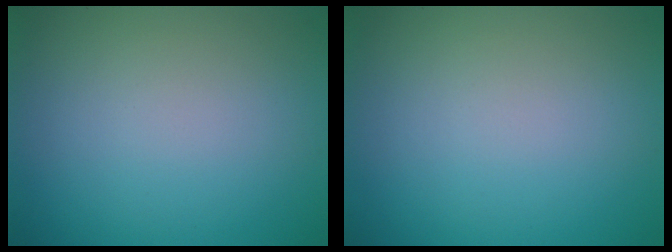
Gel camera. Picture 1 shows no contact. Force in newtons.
{"total": 0.0}